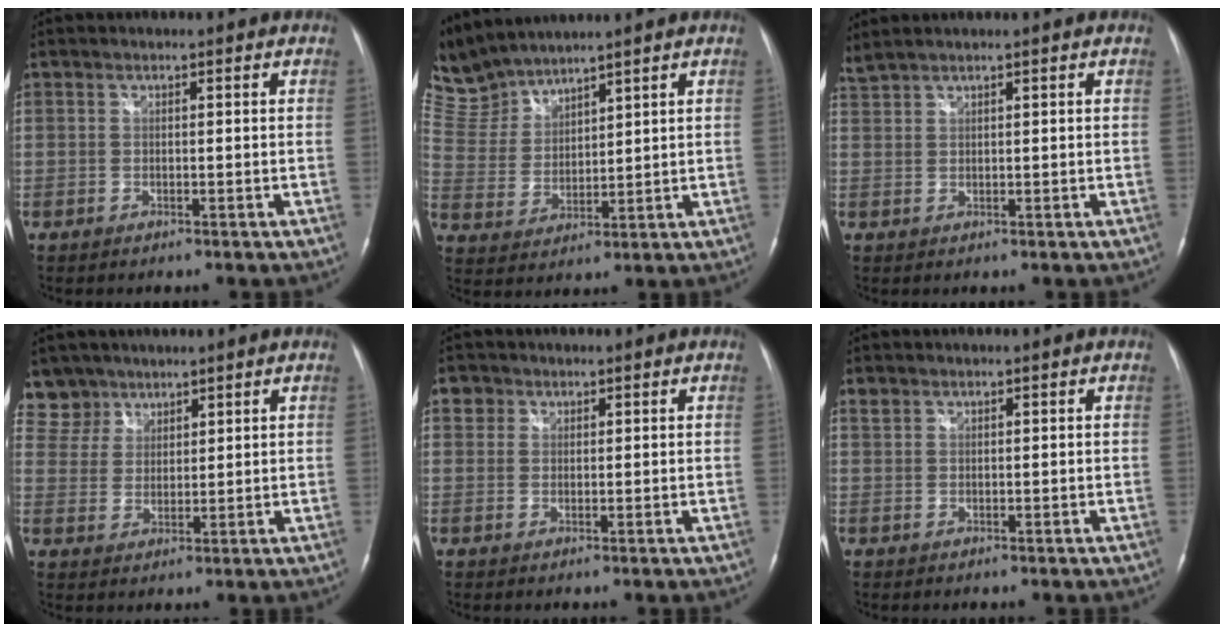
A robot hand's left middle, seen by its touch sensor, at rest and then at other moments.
{"total": 8.0, "force": [8.0, 0.5, 0.5], "torque": [-0.037, 0.016, 0.181]}
{"total": 3.0, "force": [2.7, -0.3, 1.4], "torque": [-0.038, 0.028, 0.057]}
{"total": 6.1, "force": [4.8, 3.7, -0.7], "torque": [0.021, 0.004, 0.095]}
{"total": 2.0, "force": [1.0, 1.8, 0.1], "torque": [0.010, 0.004, 0.009]}
{"total": 0.9, "force": [0.8, 0.5, 0.1], "torque": [-0.005, 0.009, 0.016]}